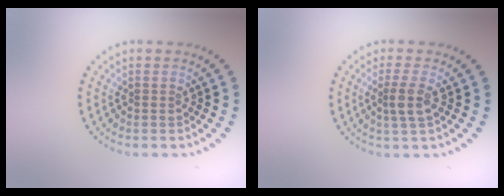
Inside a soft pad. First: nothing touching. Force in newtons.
{"total": 2.0, "press": 1.7, "slide": 1.1}